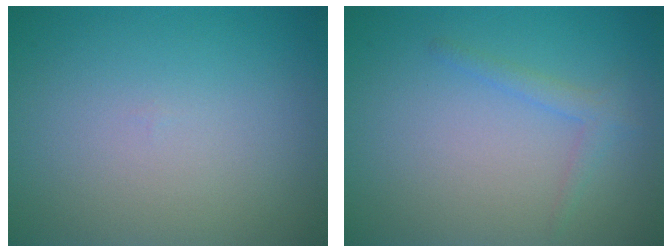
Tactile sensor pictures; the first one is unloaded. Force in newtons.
{"total": 1.4, "press": 1.4, "slide": 0.1}